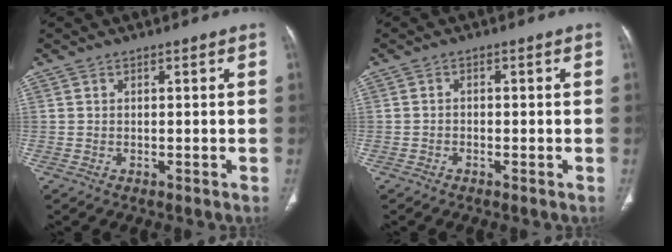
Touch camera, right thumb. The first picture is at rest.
{"total": 0.7, "force": [-0.4, 0.5, 0.3], "torque": [-0.001, 0.002, -0.012]}